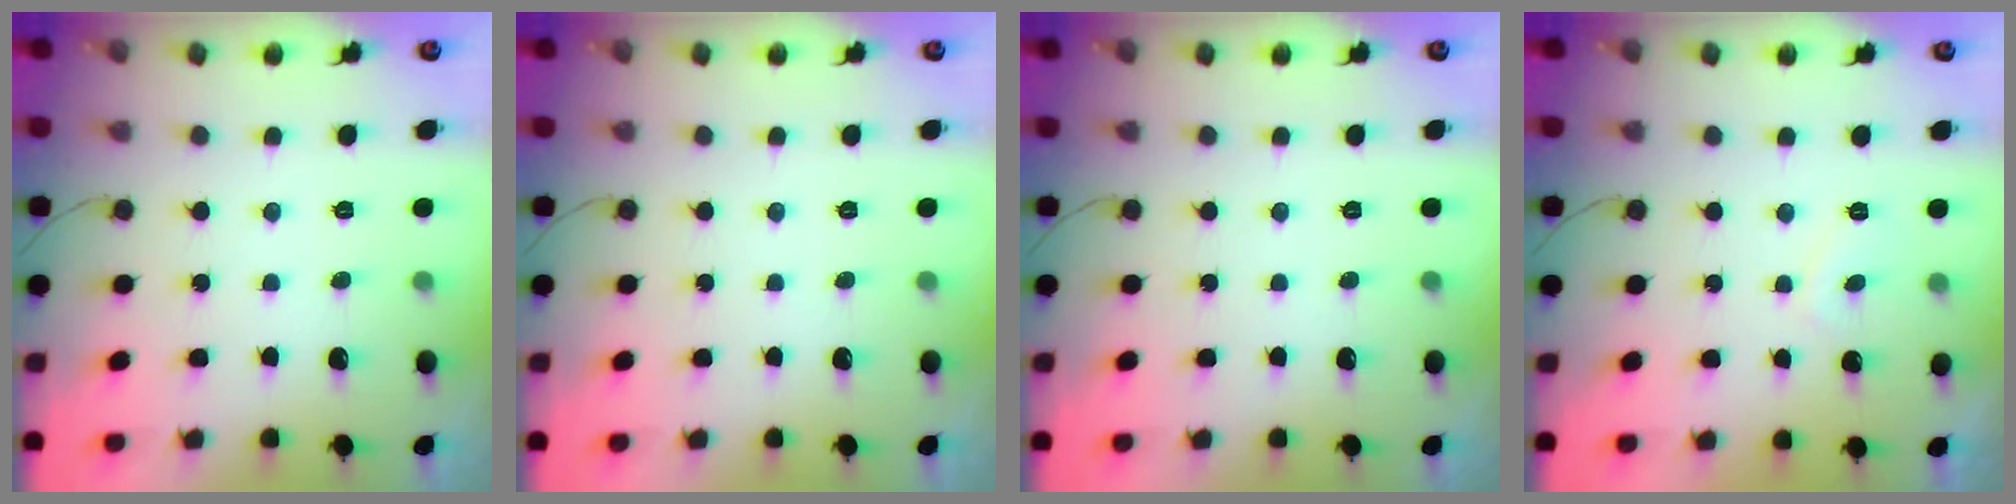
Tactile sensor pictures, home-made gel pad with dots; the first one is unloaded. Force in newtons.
{"total": 0.0}
{"total": 0.0}
{"total": 2.0, "press": 1.9, "slide": 0.5}